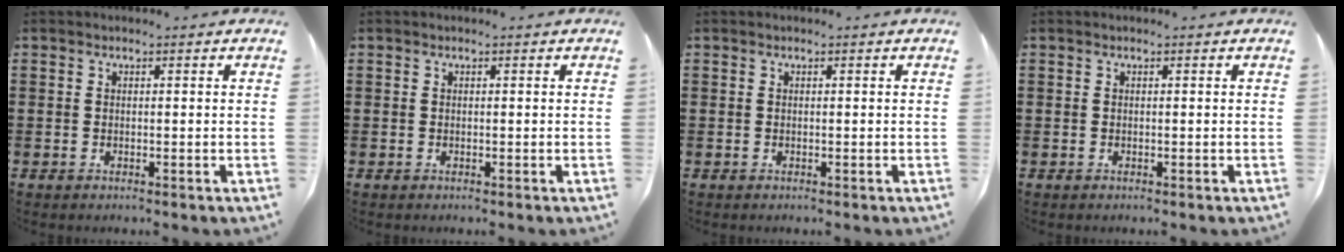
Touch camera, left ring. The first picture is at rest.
{"total": 0.0}
{"total": 0.0}
{"total": 0.0}